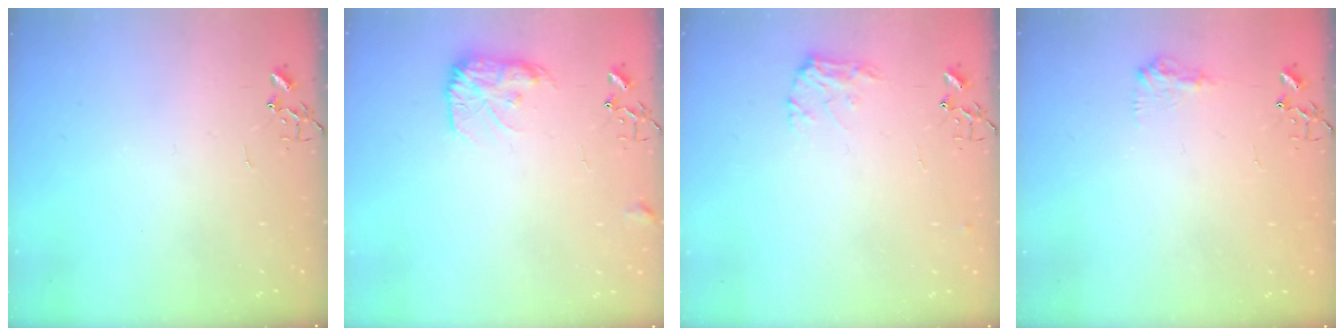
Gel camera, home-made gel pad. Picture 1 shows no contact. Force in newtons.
{"total": 10.8, "press": 10.8, "slide": 0.4}
{"total": 7.9, "press": 7.9, "slide": 0.1}
{"total": 7.9, "press": 7.9, "slide": 0.3}